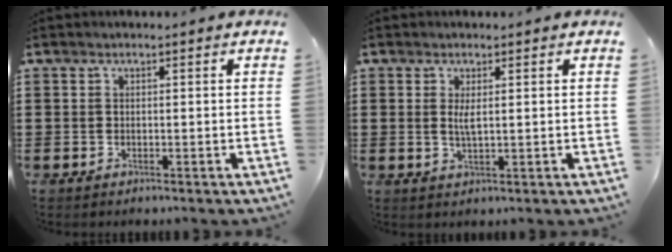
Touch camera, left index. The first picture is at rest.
{"total": 2.3, "force": [0.5, 0.4, 2.2], "torque": [-0.043, 0.000, 0.009]}